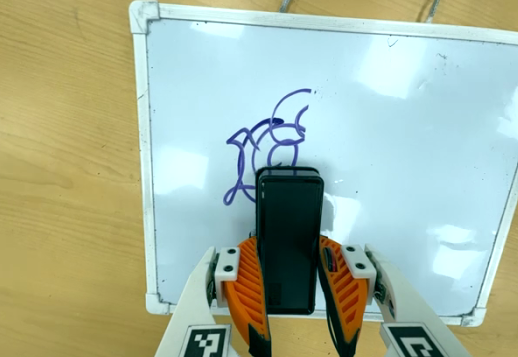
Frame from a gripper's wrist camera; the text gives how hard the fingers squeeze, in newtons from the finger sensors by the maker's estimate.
{"total": 7.9, "left": 5.6, "right": 10.2}